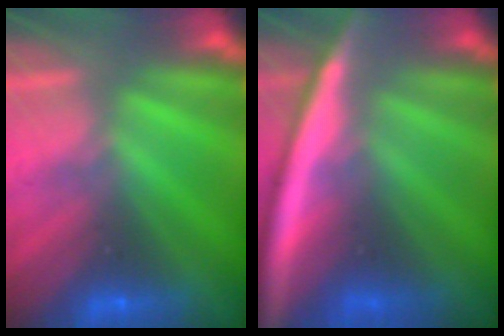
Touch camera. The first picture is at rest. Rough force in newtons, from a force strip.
{"total": 7.7}